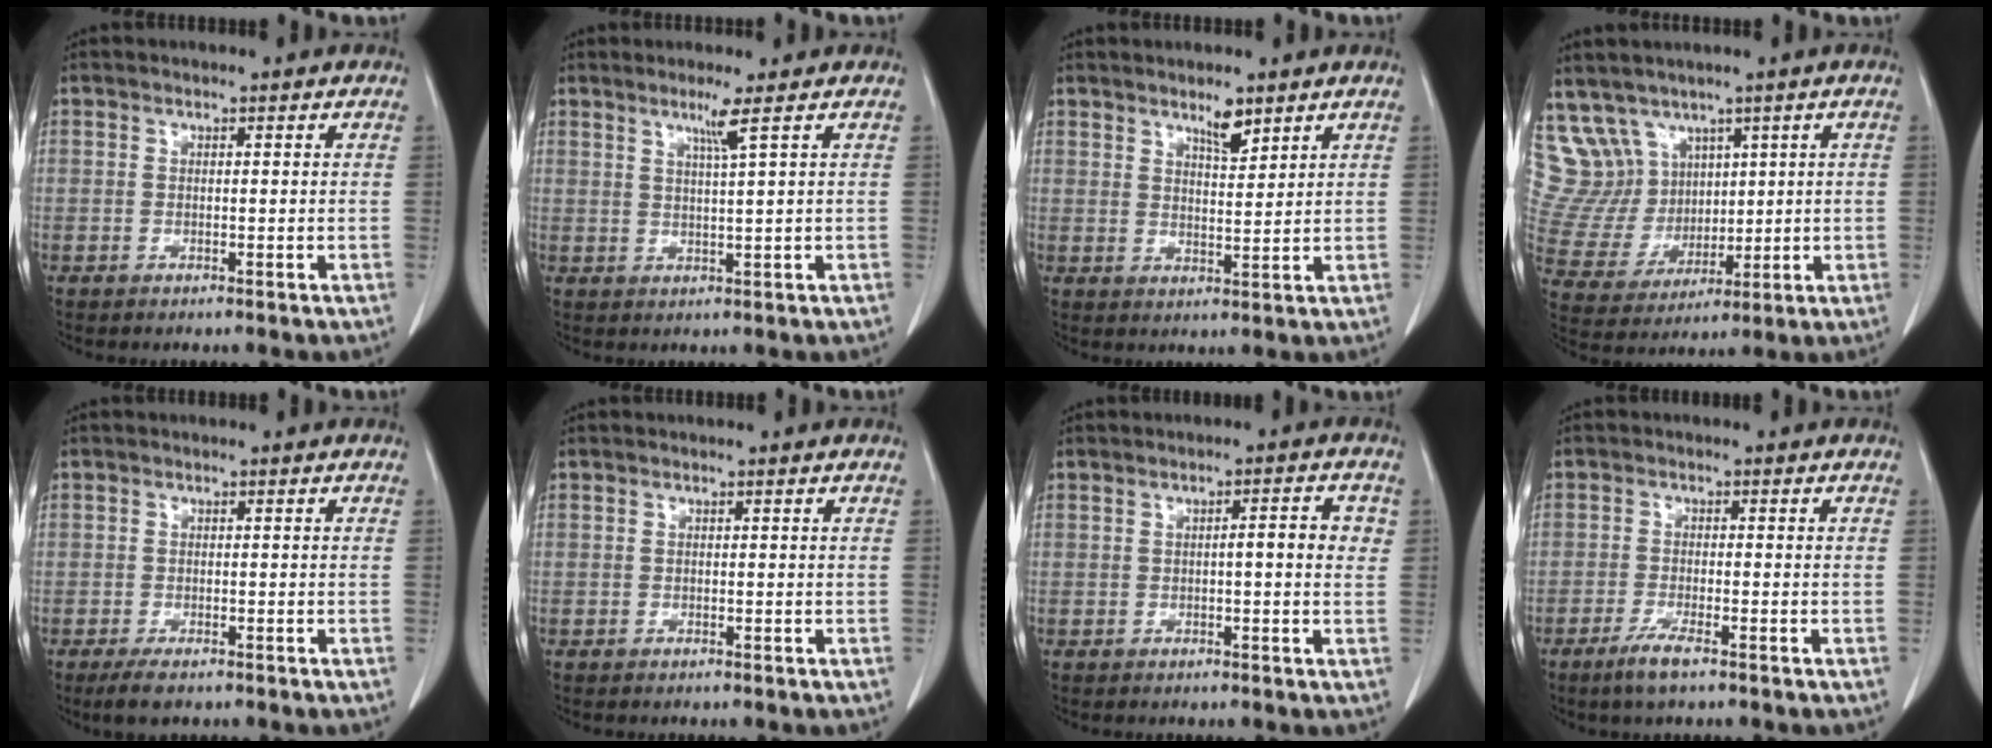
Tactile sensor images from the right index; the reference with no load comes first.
{"total": 2.7, "force": [1.5, -1.1, 2.0], "torque": [-0.042, -0.008, 0.034]}
{"total": 3.6, "force": [2.7, 0.9, 2.2], "torque": [-0.039, -0.003, 0.048]}
{"total": 12.4, "force": [7.3, 9.8, 1.9], "torque": [-0.071, 0.059, 0.177]}
{"total": 2.7, "force": [-1.9, 1.1, 1.7], "torque": [-0.040, -0.006, -0.028]}
{"total": 0.0}
{"total": 3.8, "force": [0.4, 0.7, 3.7], "torque": [-0.051, 0.009, 0.002]}
{"total": 3.7, "force": [-2.5, 0.1, 2.7], "torque": [-0.060, -0.009, -0.049]}